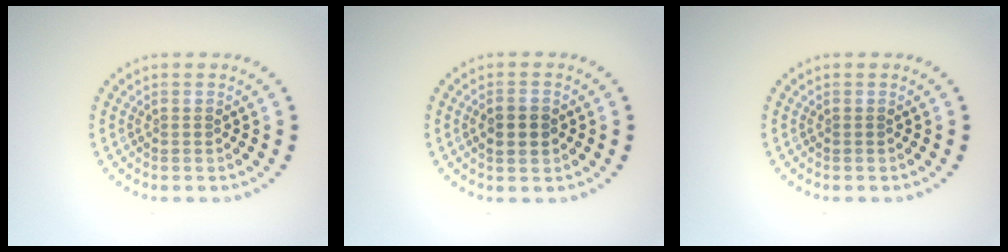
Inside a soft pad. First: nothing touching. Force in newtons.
{"total": 2.4, "press": 2.4, "slide": 0.1}
{"total": 0.0}